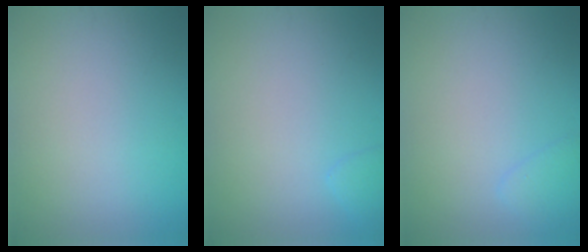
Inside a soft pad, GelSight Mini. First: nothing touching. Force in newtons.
{"total": 1.0, "press": 1.0, "slide": 0.1}
{"total": 1.3, "press": 1.3, "slide": 0.1}